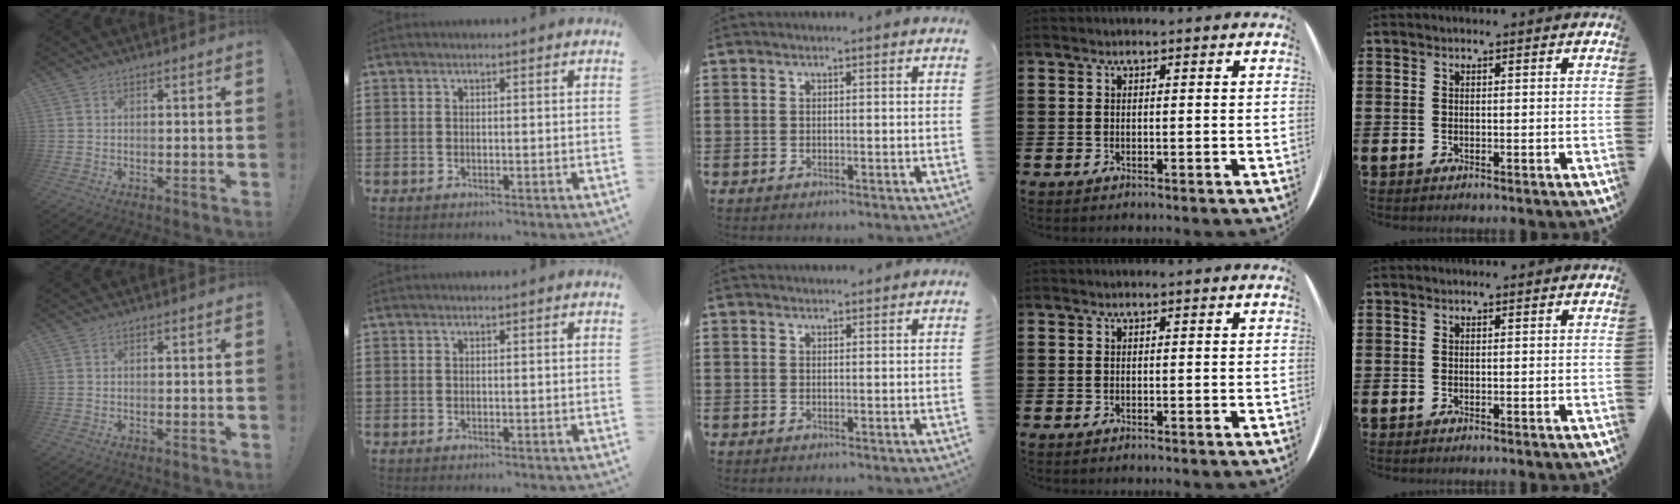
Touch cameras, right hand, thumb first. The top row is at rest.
{"middle": {"total": 1.0, "force": [1.0, 0.2, 0.0], "torque": [0.005, -0.002, 0.017]}}